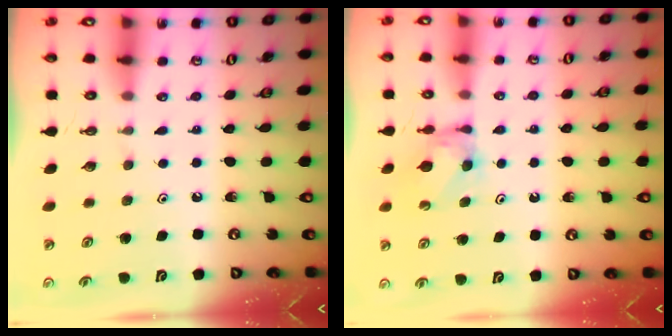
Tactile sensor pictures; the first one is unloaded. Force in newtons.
{"total": 5.7, "press": 5.6, "slide": 1.0}